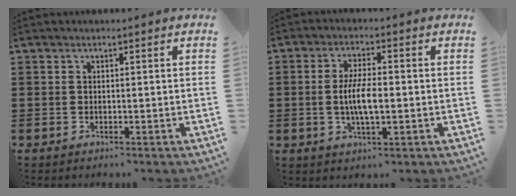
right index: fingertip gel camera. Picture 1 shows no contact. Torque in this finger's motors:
{"motor_torque": [1.37, 0.77, 0.31, 0.17]}